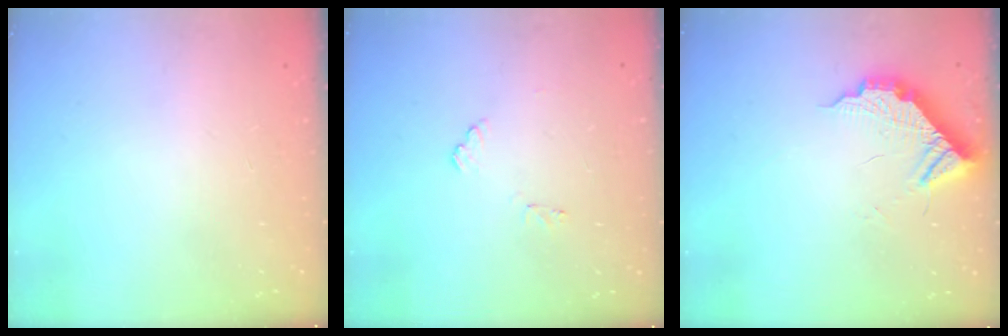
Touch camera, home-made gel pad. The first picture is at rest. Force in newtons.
{"total": 6.9, "press": 6.9, "slide": 0.5}
{"total": 10.4, "press": 10.4, "slide": 0.4}